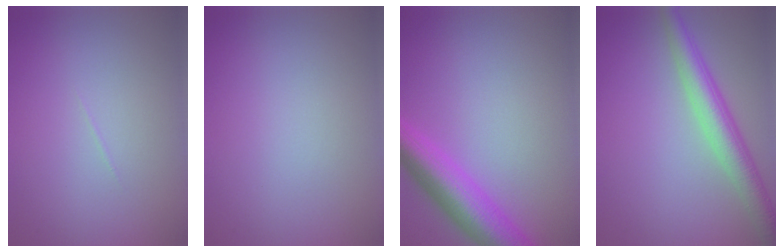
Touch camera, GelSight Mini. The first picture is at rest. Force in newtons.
{"total": 0.0}
{"total": 5.9, "press": 5.9, "slide": 0.2}
{"total": 4.8, "press": 4.8, "slide": 0.2}